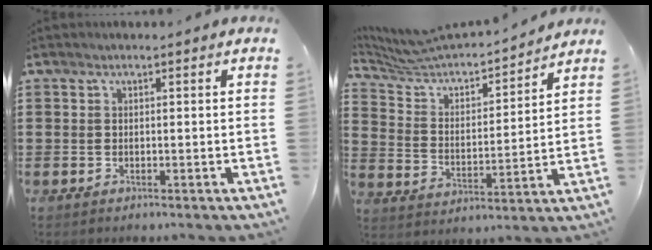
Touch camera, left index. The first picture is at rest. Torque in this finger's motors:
{"motor_torque": [0.38, 0.53, 0.04, 0.03]}